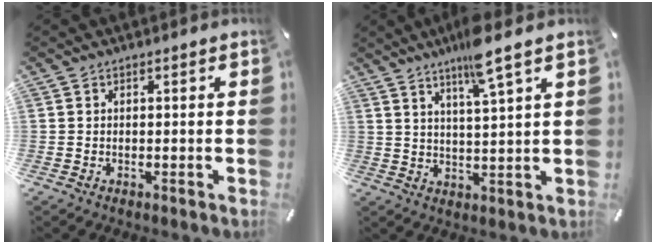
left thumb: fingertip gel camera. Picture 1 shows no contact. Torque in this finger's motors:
{"motor_torque": [1.41, 0.69, 0.18, -0.25, 0.31]}